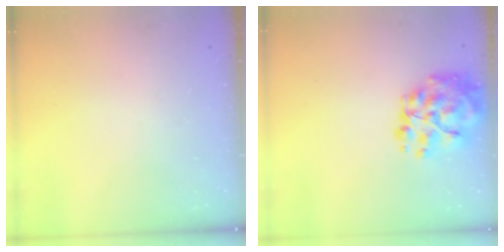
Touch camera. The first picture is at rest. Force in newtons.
{"total": 13.9, "press": 13.3, "slide": 4.4}